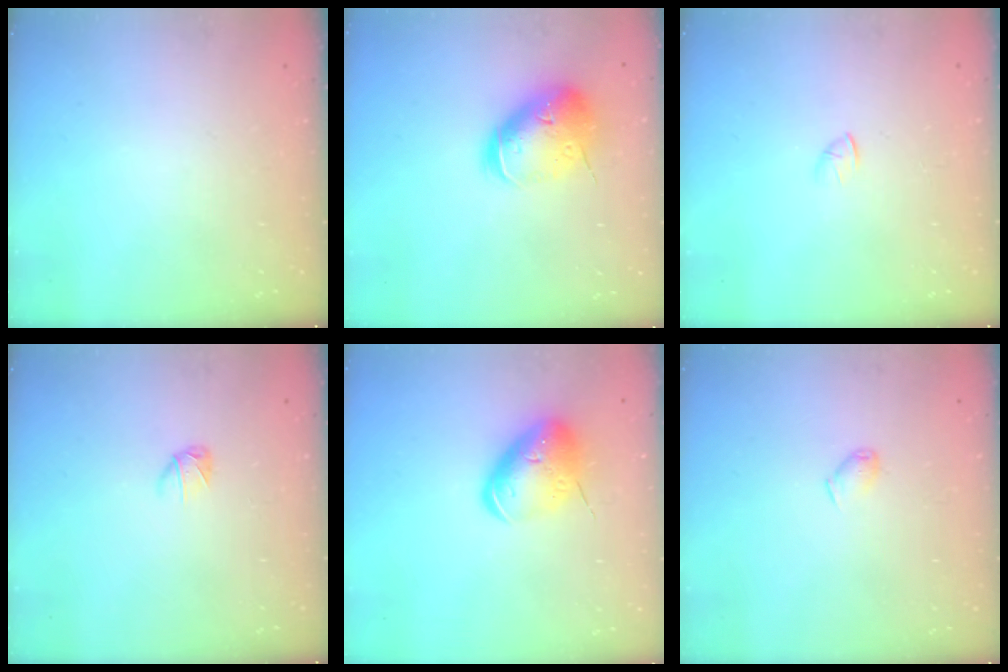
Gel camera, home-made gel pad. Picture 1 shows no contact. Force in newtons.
{"total": 17.4, "press": 17.2, "slide": 2.6}
{"total": 1.5, "press": 1.4, "slide": 0.4}
{"total": 3.0, "press": 2.9, "slide": 0.7}
{"total": 12.9, "press": 12.7, "slide": 2.3}
{"total": 4.4, "press": 4.3, "slide": 0.8}